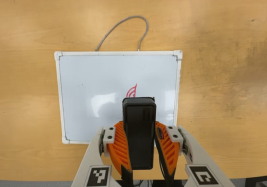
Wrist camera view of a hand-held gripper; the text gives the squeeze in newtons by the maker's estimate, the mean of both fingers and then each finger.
{"total": 10.4, "left": 9.0, "right": 11.9}